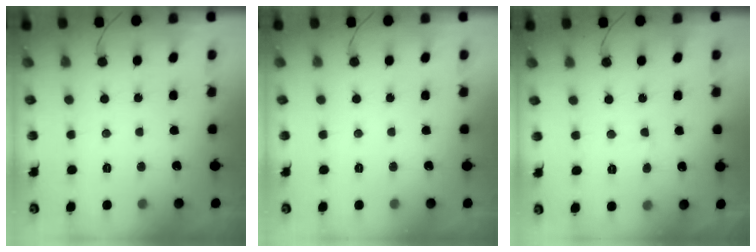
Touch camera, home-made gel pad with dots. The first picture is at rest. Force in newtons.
{"total": 0.0}
{"total": 2.6, "press": 2.6, "slide": 0.3}